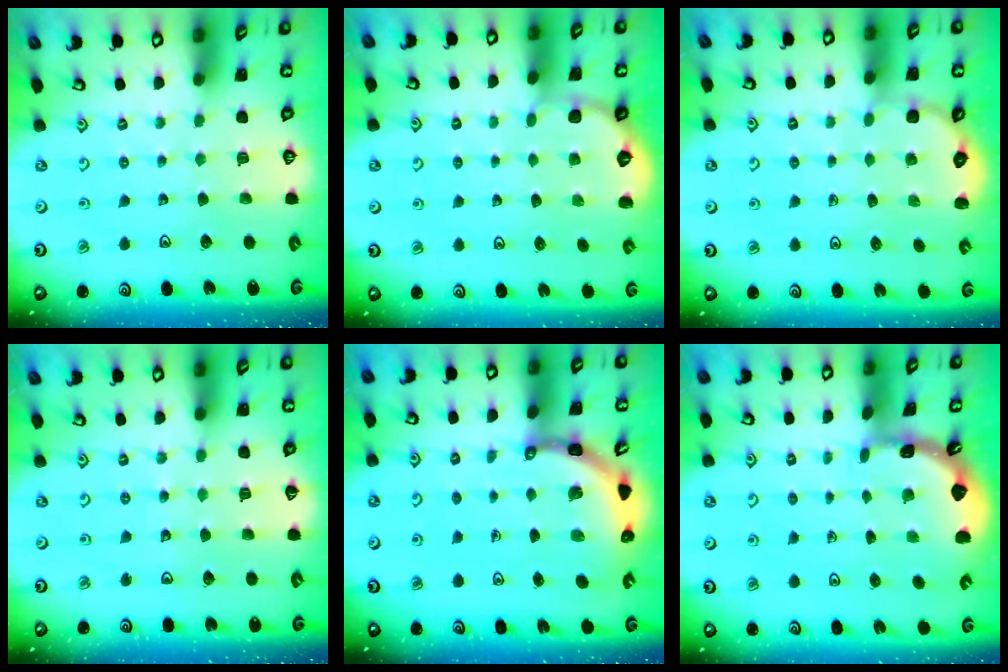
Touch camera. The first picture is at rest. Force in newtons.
{"total": 1.3, "press": 1.3, "slide": 0.1}
{"total": 2.6, "press": 2.5, "slide": 0.5}
{"total": 4.2, "press": 4.2, "slide": 0.5}
{"total": 4.3, "press": 4.3, "slide": 0.4}
{"total": 1.8, "press": 1.8, "slide": 0.1}